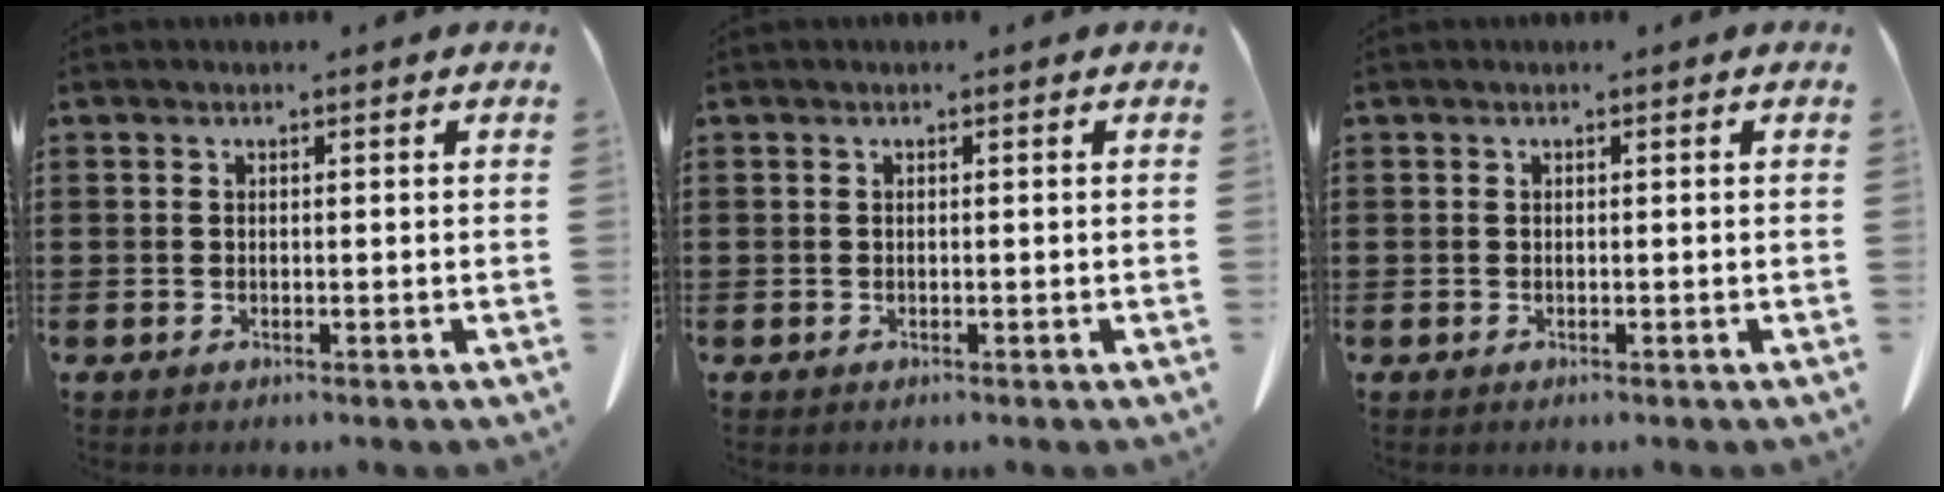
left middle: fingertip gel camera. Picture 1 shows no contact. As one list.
[{"total": 0.0}, {"total": 0.0}]